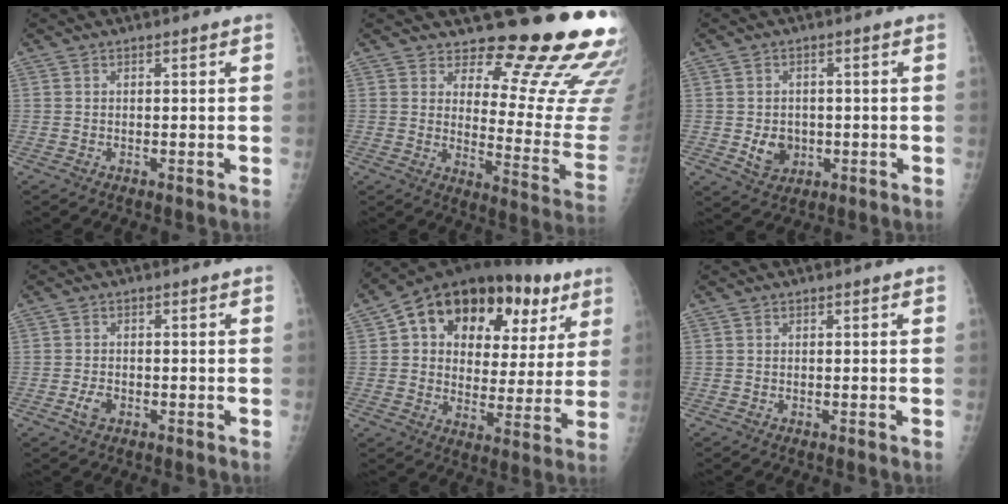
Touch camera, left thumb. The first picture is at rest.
{"total": 19.0, "force": [15.9, 5.3, 9.0], "torque": [-0.068, -0.155, 0.189]}
{"total": 5.2, "force": [-0.9, 4.3, 2.9], "torque": [-0.027, 0.002, -0.004]}
{"total": 2.6, "force": [-1.1, 1.7, 1.7], "torque": [-0.033, 0.006, -0.020]}
{"total": 23.0, "force": [9.9, 14.8, 14.6], "torque": [-0.168, 0.024, 0.150]}
{"total": 0.0}